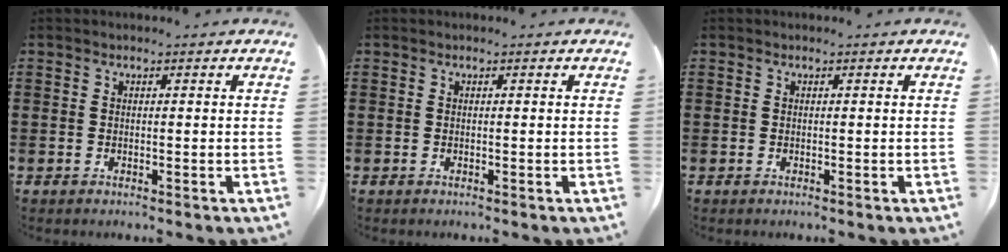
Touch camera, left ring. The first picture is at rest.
{"total": 0.0}
{"total": 0.0}